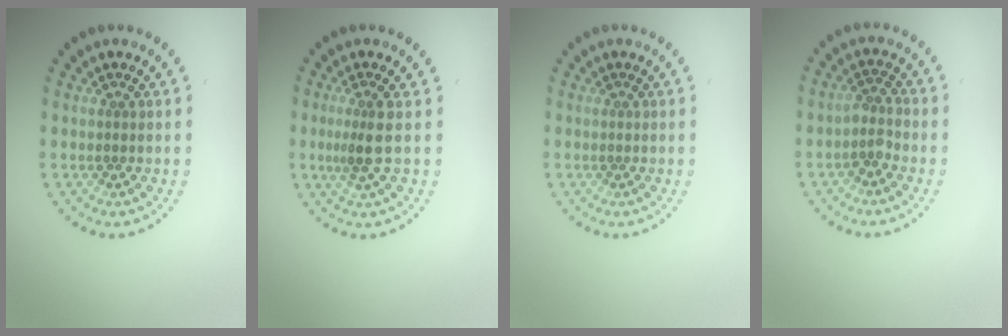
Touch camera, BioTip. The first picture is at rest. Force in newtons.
{"total": 2.3, "press": 1.8, "slide": 1.5}
{"total": 0.0}
{"total": 1.8, "press": 1.3, "slide": 1.2}